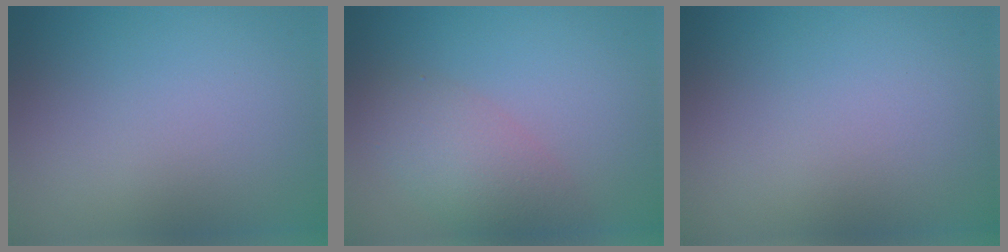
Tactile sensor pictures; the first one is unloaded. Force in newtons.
{"total": 4.2, "press": 4.2, "slide": 0.1}
{"total": 0.0}